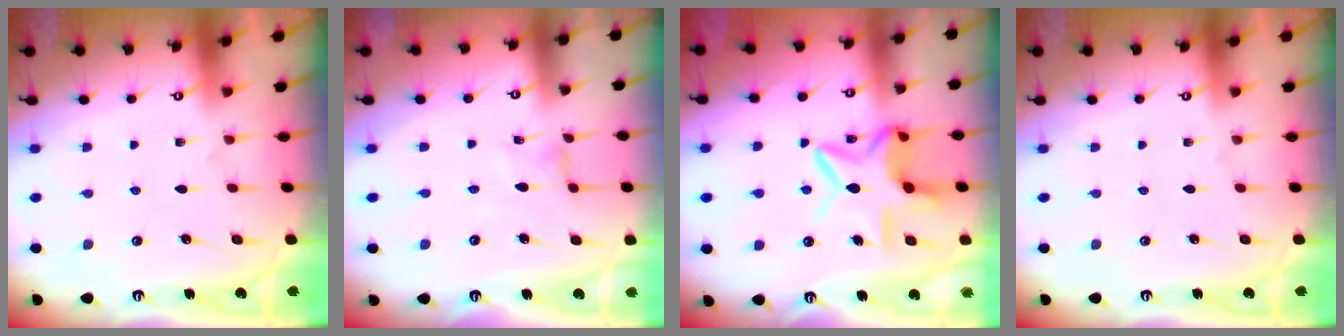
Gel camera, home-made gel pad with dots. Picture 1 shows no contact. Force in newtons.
{"total": 0.6, "press": 0.6, "slide": 0.2}
{"total": 12.3, "press": 12.2, "slide": 1.0}
{"total": 0.0}